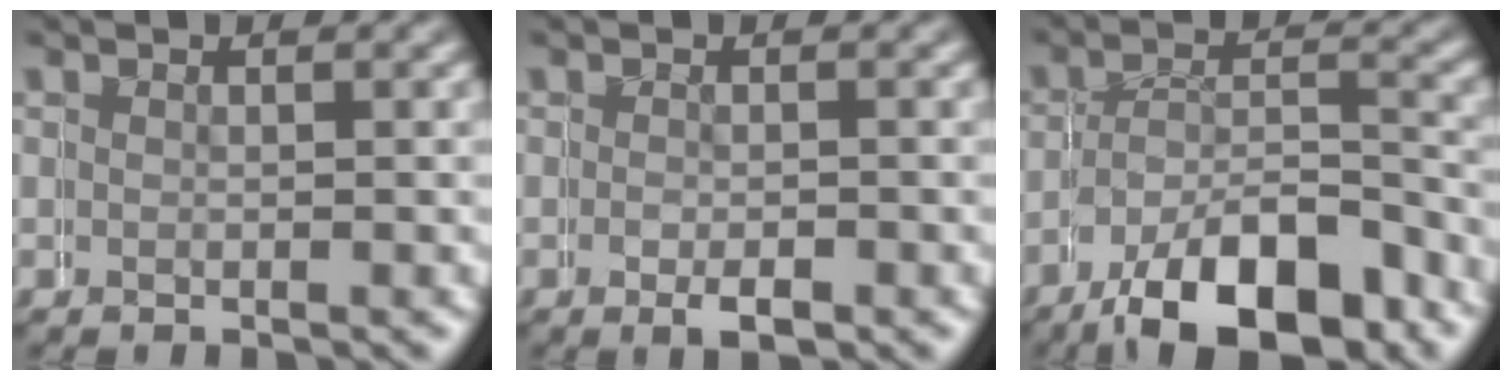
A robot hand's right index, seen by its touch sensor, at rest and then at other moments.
{"total": 1.6, "force": [-0.6, 0.7, 1.3], "torque": [-0.011, 0.001, -0.011]}
{"total": 9.6, "force": [-6.8, 4.8, 4.9], "torque": [-0.066, -0.028, -0.094]}